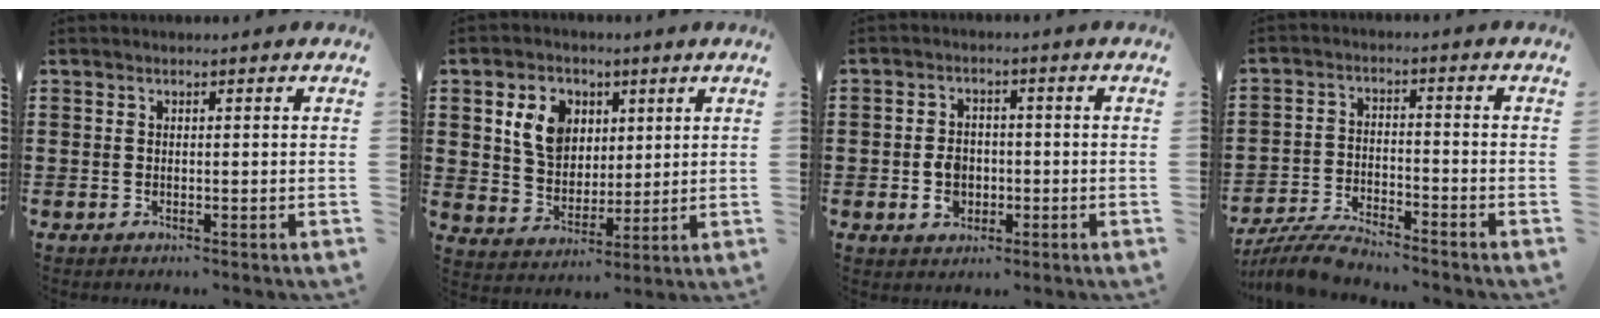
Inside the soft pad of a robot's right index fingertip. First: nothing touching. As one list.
[{"total": 7.7, "force": [2.8, 6.1, 3.8], "torque": [-0.084, 0.015, 0.050]}, {"total": 4.4, "force": [-1.1, 3.3, 2.7], "torque": [-0.070, 0.000, -0.024]}, {"total": 5.7, "force": [-5.5, 0.3, 1.5], "torque": [-0.043, -0.004, -0.110]}]